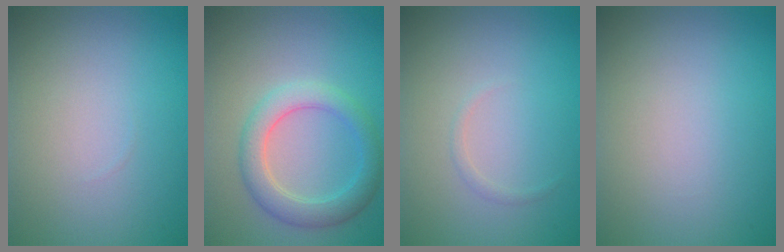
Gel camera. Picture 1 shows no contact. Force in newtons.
{"total": 3.9, "press": 3.9, "slide": 0.2}
{"total": 0.6, "press": 0.6, "slide": 0.0}
{"total": 0.0}